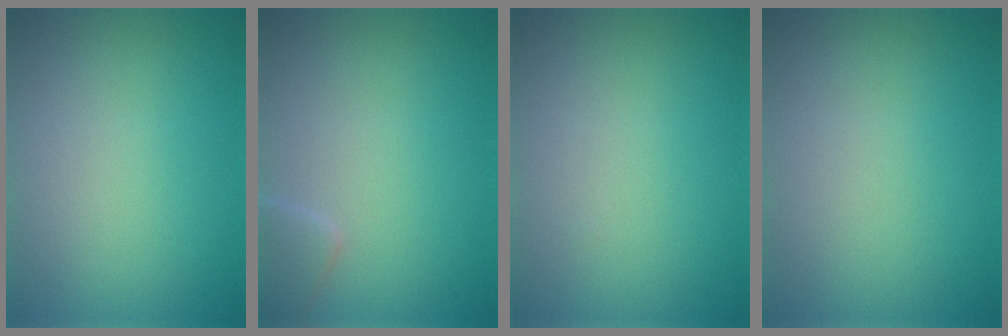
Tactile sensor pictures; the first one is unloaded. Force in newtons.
{"total": 1.7, "press": 1.7, "slide": 0.1}
{"total": 0.0}
{"total": 0.0}